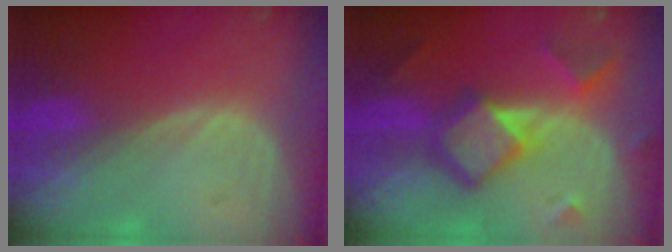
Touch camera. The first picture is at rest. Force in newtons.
{"total": 7.9, "press": 7.9, "slide": 0.5}